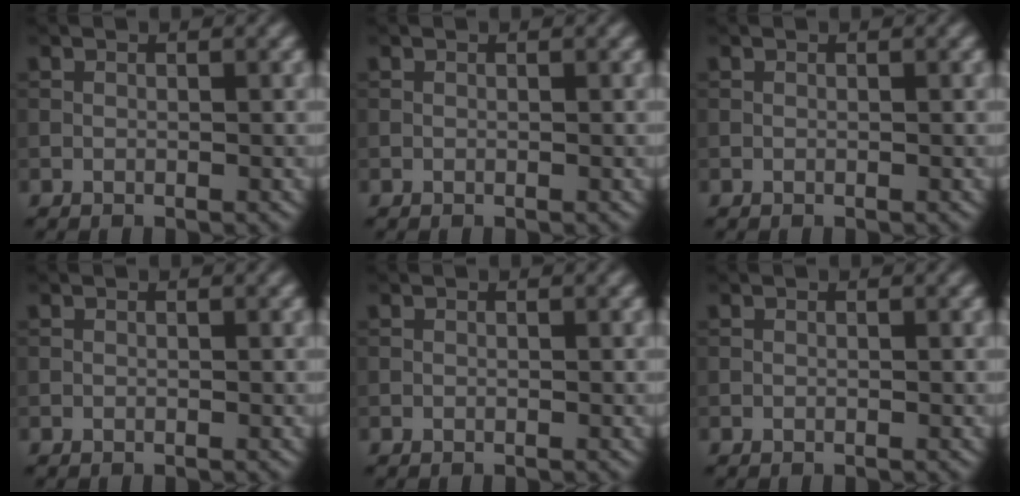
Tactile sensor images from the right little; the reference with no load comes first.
{"total": 0.0}
{"total": 0.0}
{"total": 0.0}
{"total": 0.0}
{"total": 0.0}